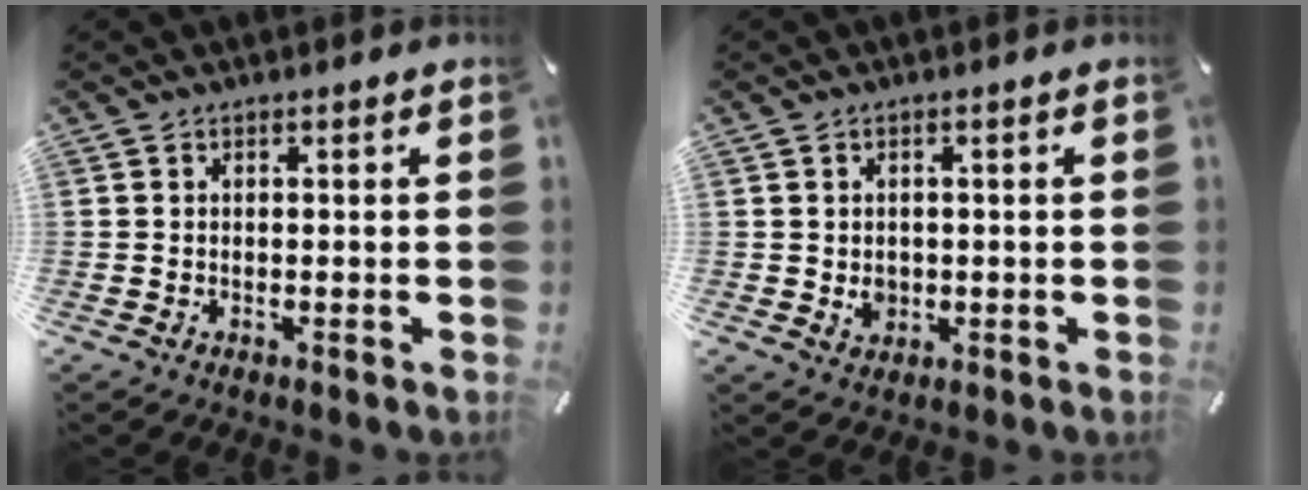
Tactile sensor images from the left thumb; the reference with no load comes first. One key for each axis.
{"total": 3.0, "fx": 0.0, "fy": 2.7, "fz": 1.2, "tx": -0.007, "ty": -0.001, "tz": -0.003}